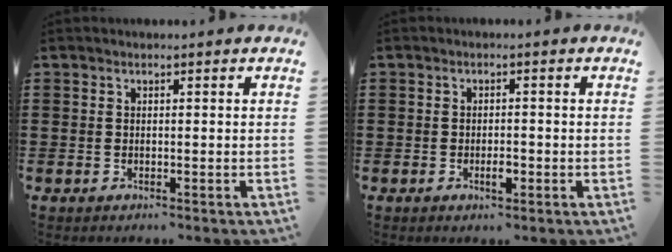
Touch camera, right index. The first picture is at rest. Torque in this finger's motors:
{"motor_torque": [0.34, 0.54, 0.03, 0.02]}